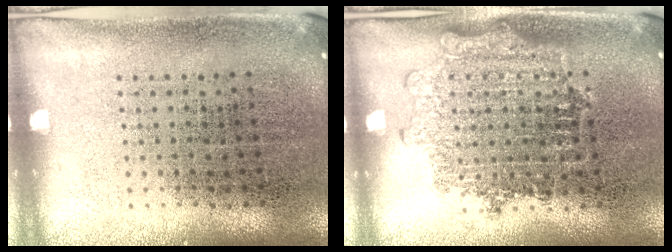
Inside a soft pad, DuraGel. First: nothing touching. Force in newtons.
{"total": 1.2, "press": 1.1, "slide": 0.5}